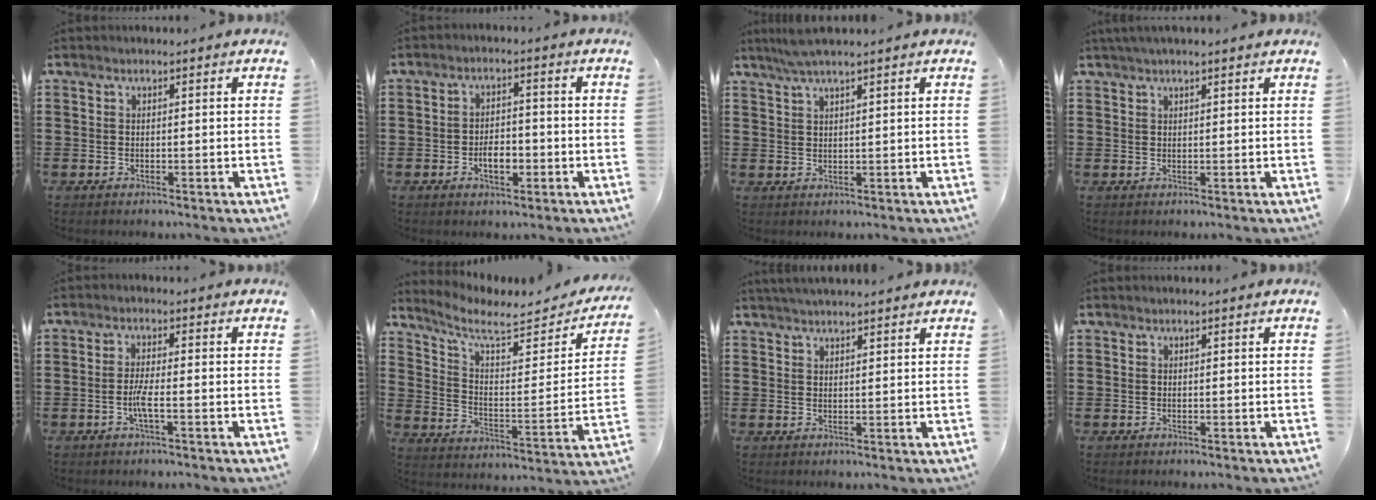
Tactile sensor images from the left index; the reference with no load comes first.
{"total": 4.0, "force": [-1.3, 2.1, 3.1], "torque": [-0.049, 0.000, -0.026]}
{"total": 3.1, "force": [2.5, -0.2, 1.8], "torque": [-0.041, 0.001, 0.046]}
{"total": 1.7, "force": [1.4, 0.1, 1.0], "torque": [-0.022, 0.002, 0.026]}
{"total": 3.4, "force": [-1.2, 0.4, 3.1], "torque": [-0.071, -0.005, -0.026]}
{"total": 7.4, "force": [5.8, 1.7, 4.3], "torque": [-0.103, -0.036, 0.095]}
{"total": 2.3, "force": [2.3, -0.1, 0.5], "torque": [-0.015, -0.001, 0.044]}
{"total": 0.0}